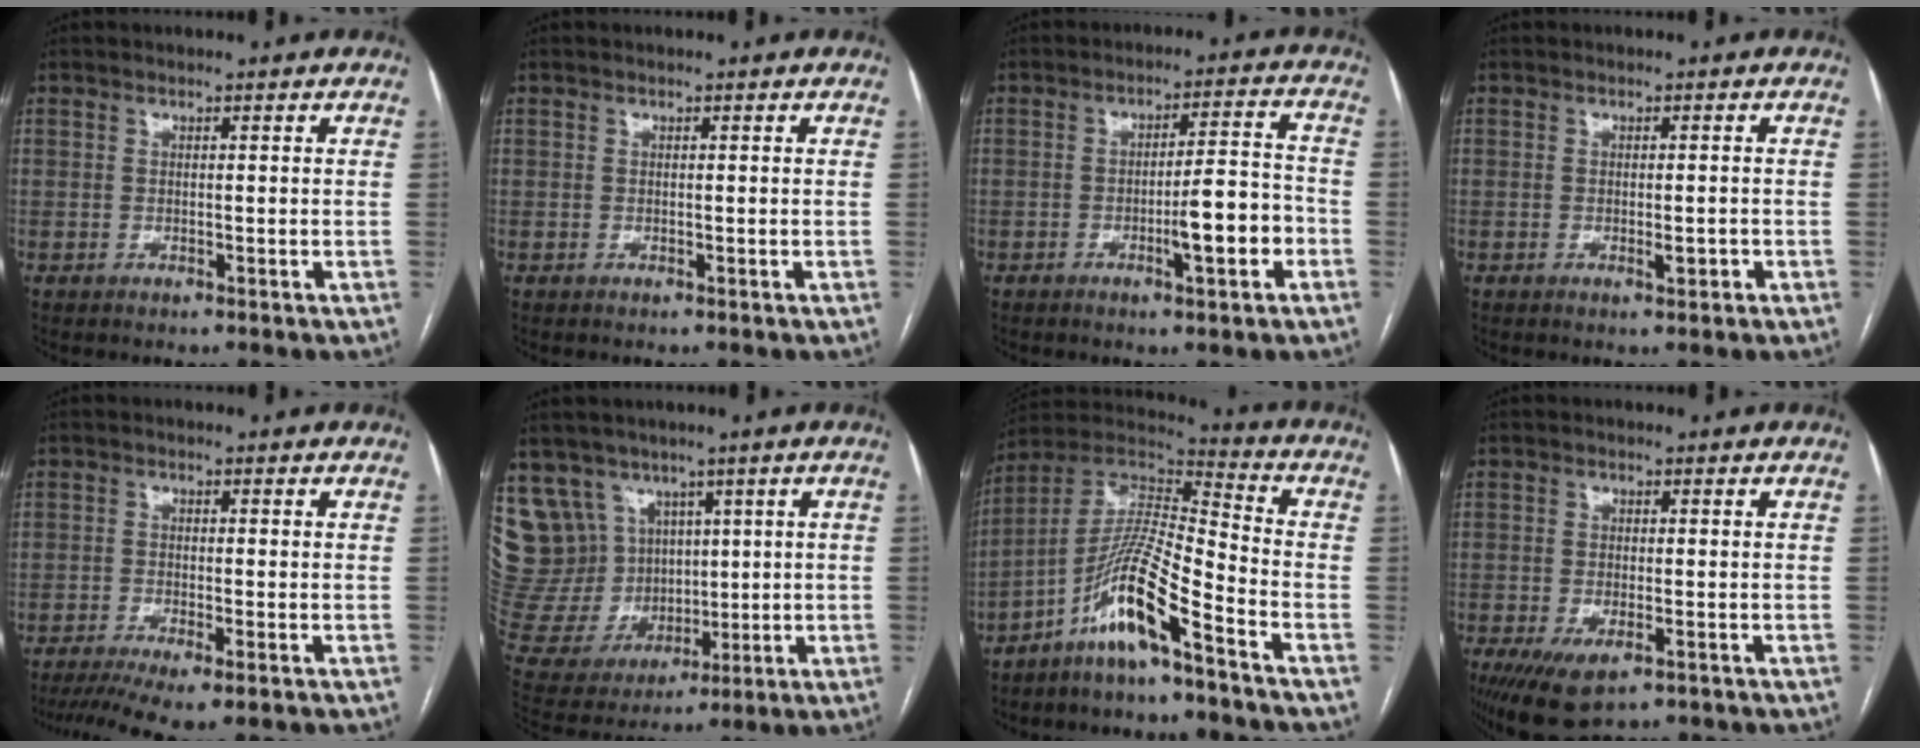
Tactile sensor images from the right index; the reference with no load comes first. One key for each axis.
{"total": 0.0}
{"total": 7.7, "fx": -2.8, "fy": 1.0, "fz": 7.1, "tx": -0.106, "ty": 0.012, "tz": -0.039}
{"total": 1.5, "fx": -0.5, "fy": 0.5, "fz": 1.4, "tx": -0.022, "ty": -0.001, "tz": -0.006}
{"total": 8.2, "fx": -5.8, "fy": 1.2, "fz": 5.7, "tx": -0.096, "ty": -0.012, "tz": -0.095}
{"total": 15.2, "fx": 7.5, "fy": 12.7, "fz": 3.7, "tx": -0.102, "ty": 0.067, "tz": 0.180}
{"total": 12.2, "fx": -7.2, "fy": 0.7, "fz": 9.8, "tx": -0.196, "ty": 0.004, "tz": -0.145}
{"total": 7.3, "fx": -4.1, "fy": 2.8, "fz": 5.4, "tx": -0.094, "ty": -0.017, "tz": -0.062}